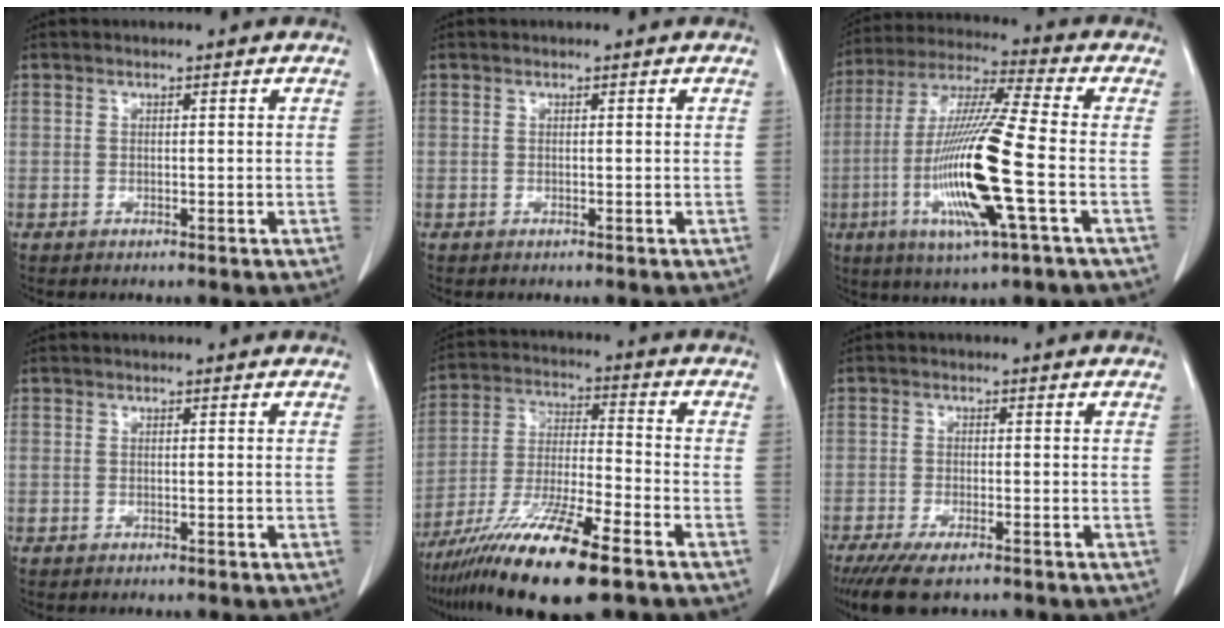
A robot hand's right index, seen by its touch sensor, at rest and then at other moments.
{"total": 0.0}
{"total": 17.7, "force": [-4.3, 0.5, 17.2], "torque": [-0.355, -0.016, -0.086]}
{"total": 0.0}
{"total": 16.3, "force": [-10.4, 1.6, 12.5], "torque": [-0.245, -0.041, -0.190]}
{"total": 7.4, "force": [-5.6, 1.7, 4.6], "torque": [-0.074, -0.016, -0.089]}